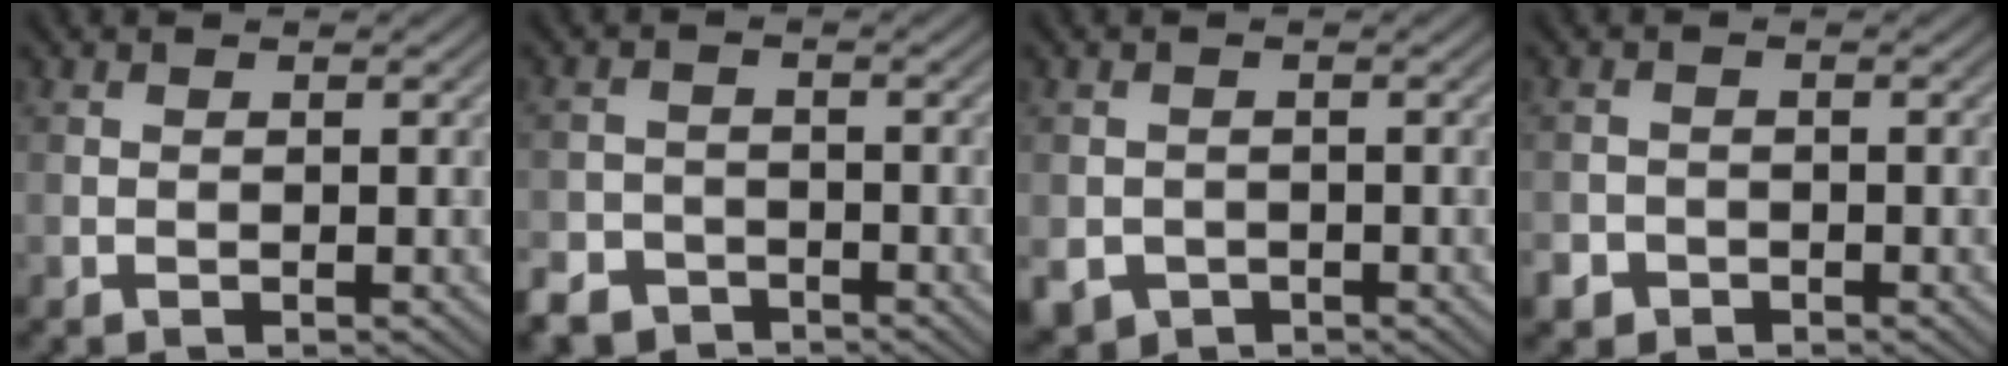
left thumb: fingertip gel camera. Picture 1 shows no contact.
{"total": 4.9, "force": [-3.8, 2.8, 1.2], "torque": [-0.023, -0.005, -0.074]}
{"total": 3.1, "force": [-1.5, 2.6, 0.8], "torque": [-0.023, -0.016, -0.029]}
{"total": 2.6, "force": [-1.7, 1.8, 0.5], "torque": [-0.012, -0.002, -0.037]}